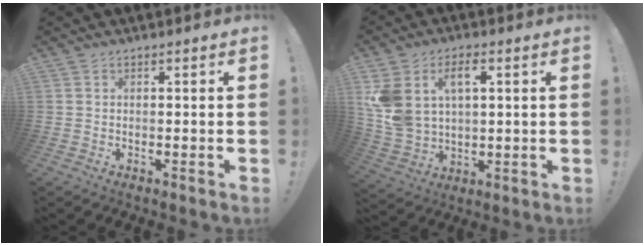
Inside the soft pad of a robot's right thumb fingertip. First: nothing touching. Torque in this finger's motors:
{"motor_torque": [2.03, 2.10, 1.29, 0.49, 0.13]}